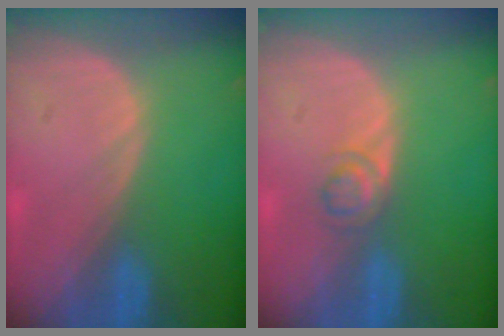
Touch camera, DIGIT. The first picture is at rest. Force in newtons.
{"total": 2.7, "press": 2.7, "slide": 0.2}